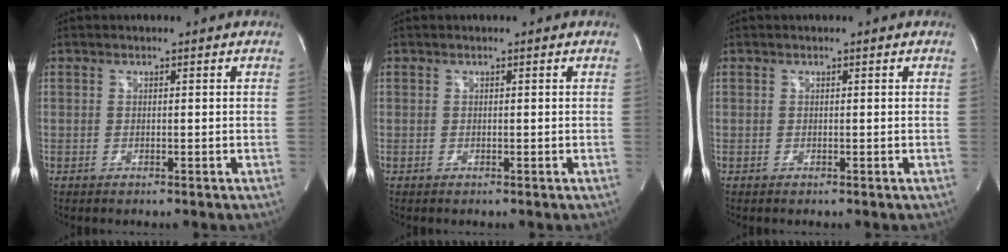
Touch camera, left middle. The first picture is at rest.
{"total": 0.0}
{"total": 0.0}